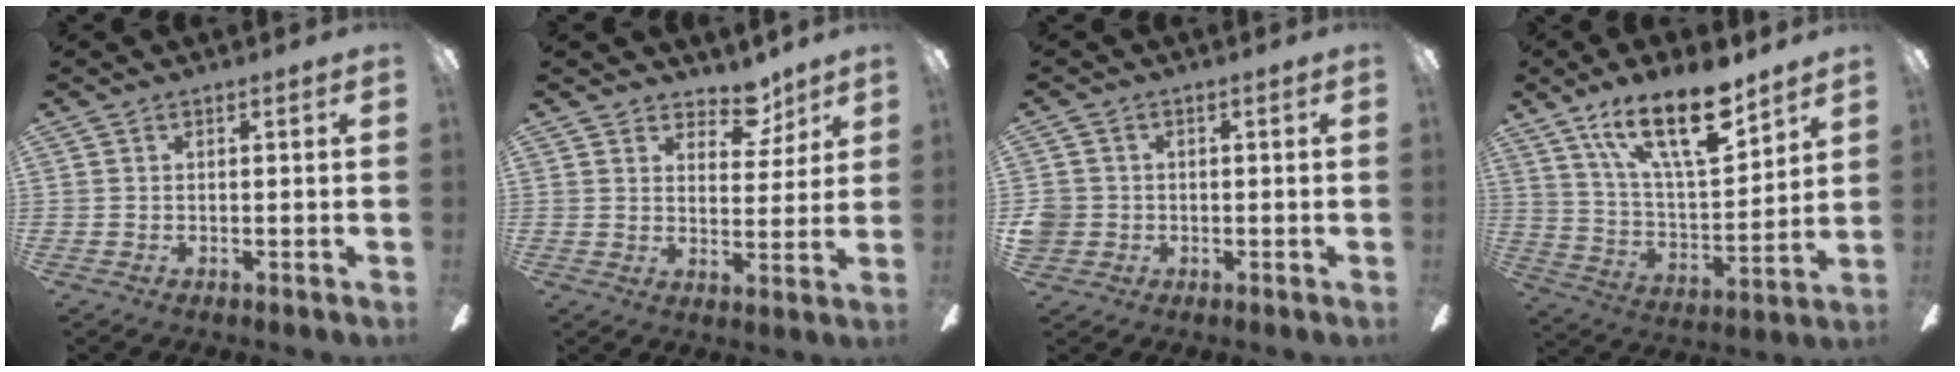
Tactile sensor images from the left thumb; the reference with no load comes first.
{"total": 7.7, "force": [5.9, 4.1, 2.8], "torque": [-0.027, -0.034, 0.102]}
{"total": 3.3, "force": [-0.3, 3.2, 0.6], "torque": [-0.013, 0.009, -0.004]}
{"total": 20.9, "force": [13.4, 7.9, 14.0], "torque": [-0.235, -0.065, 0.227]}